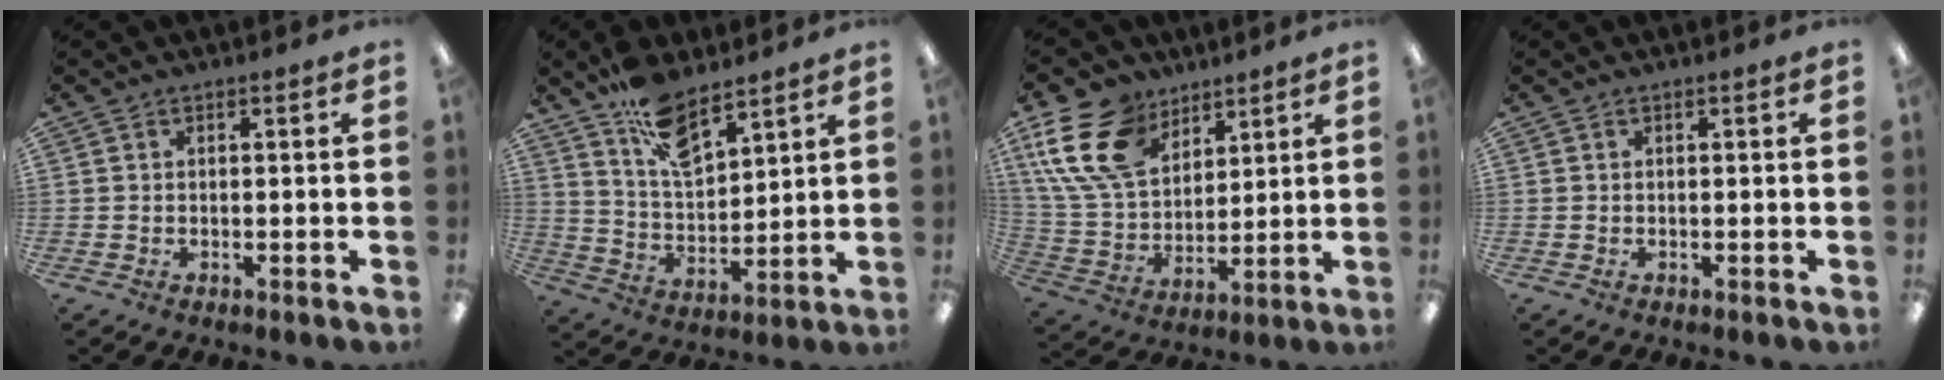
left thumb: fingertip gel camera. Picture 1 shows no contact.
{"total": 12.3, "force": [9.1, 5.2, 6.4], "torque": [-0.109, -0.052, 0.166]}
{"total": 18.2, "force": [10.0, 11.8, 9.6], "torque": [-0.220, -0.035, 0.190]}
{"total": 0.0}